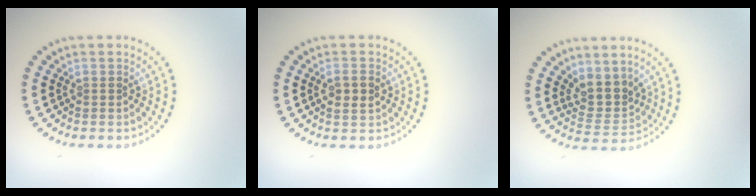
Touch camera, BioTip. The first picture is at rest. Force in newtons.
{"total": 2.1, "press": 2.1, "slide": 0.2}
{"total": 3.3, "press": 2.5, "slide": 2.1}